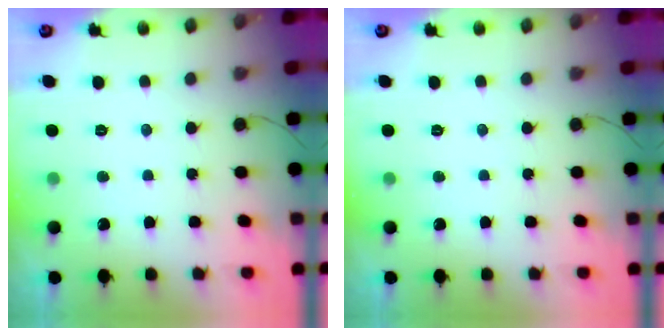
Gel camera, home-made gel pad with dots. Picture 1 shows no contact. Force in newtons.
{"total": 0.0}